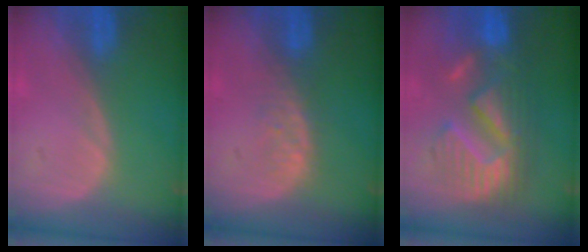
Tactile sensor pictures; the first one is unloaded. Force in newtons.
{"total": 2.8, "press": 2.8, "slide": 0.3}
{"total": 10.4, "press": 10.4, "slide": 0.7}